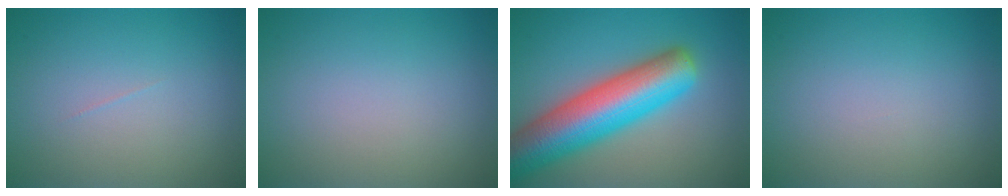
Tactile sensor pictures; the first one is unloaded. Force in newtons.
{"total": 0.0}
{"total": 10.8, "press": 10.8, "slide": 0.4}
{"total": 0.0}